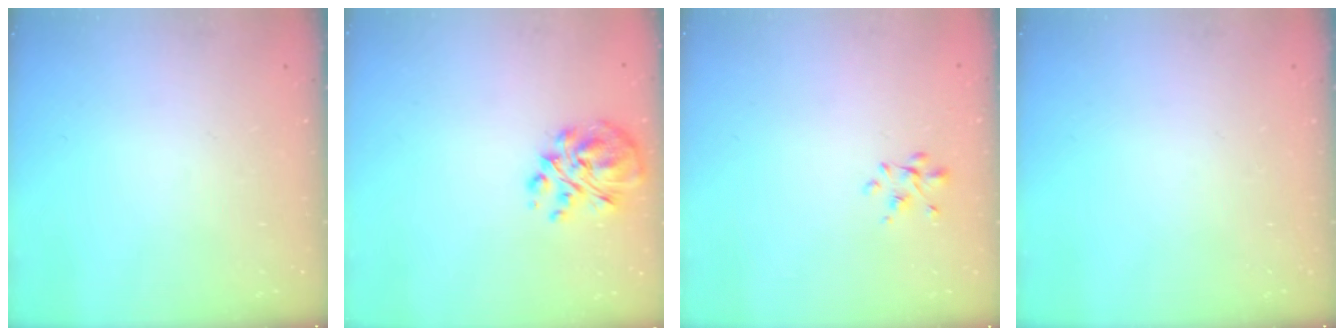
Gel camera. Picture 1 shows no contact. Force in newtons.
{"total": 8.6, "press": 8.3, "slide": 2.5}
{"total": 2.2, "press": 2.1, "slide": 0.7}
{"total": 0.0}